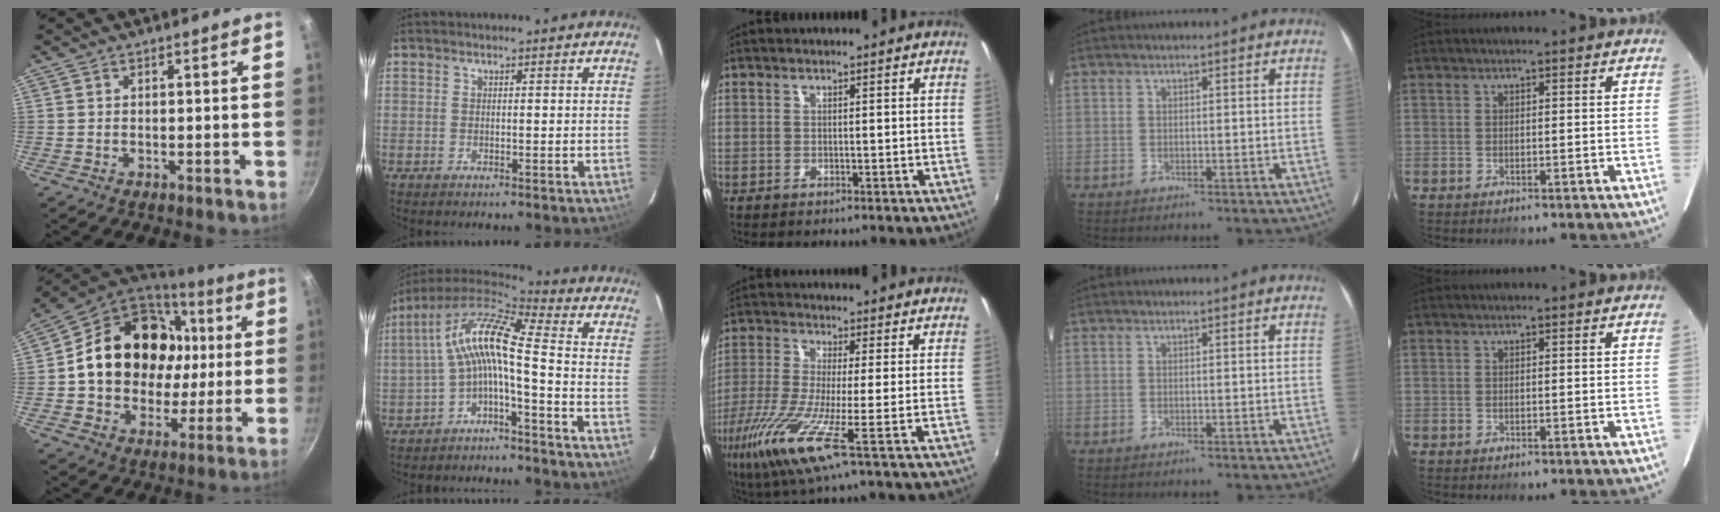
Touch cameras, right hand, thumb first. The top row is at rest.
{"thumb": {"total": 24.4, "force": [3.9, 19.4, 14.3], "torque": [-0.224, 0.030, 0.075]}, "index": {"total": 10.9, "force": [-1.4, 1.8, 10.7], "torque": [-0.217, 0.022, -0.034]}, "middle": {"total": 12.8, "force": [-5.4, 0.4, 11.6], "torque": [-0.264, -0.038, -0.108]}}